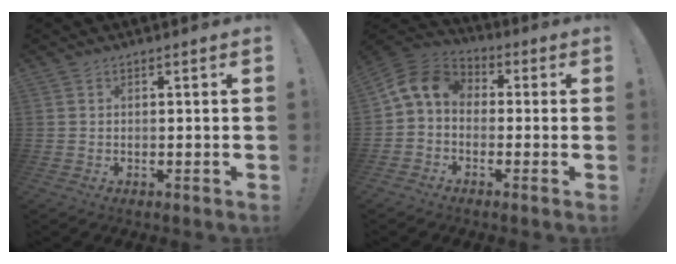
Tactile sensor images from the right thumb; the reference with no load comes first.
{"total": 9.8, "force": [0.2, 7.2, 6.6], "torque": [-0.135, 0.020, 0.009]}